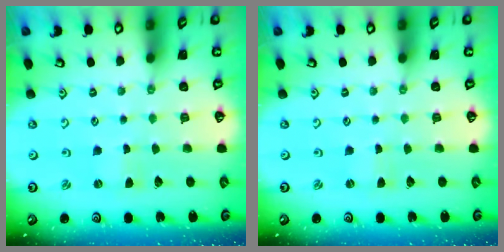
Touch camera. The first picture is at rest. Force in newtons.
{"total": 0.0}